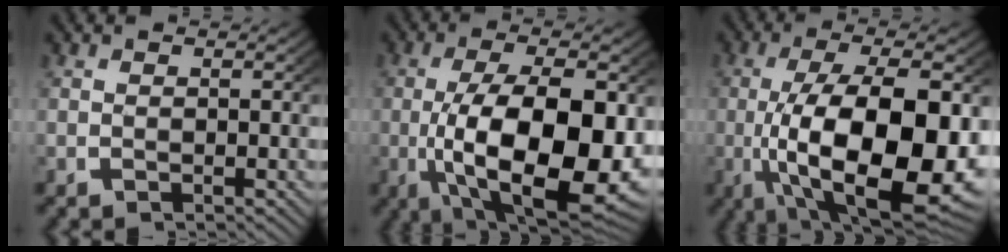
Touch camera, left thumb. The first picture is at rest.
{"total": 17.8, "force": [-2.8, 9.6, 14.8], "torque": [-0.291, -0.067, -0.004]}
{"total": 19.9, "force": [-3.4, 10.6, 16.5], "torque": [-0.324, -0.077, -0.006]}